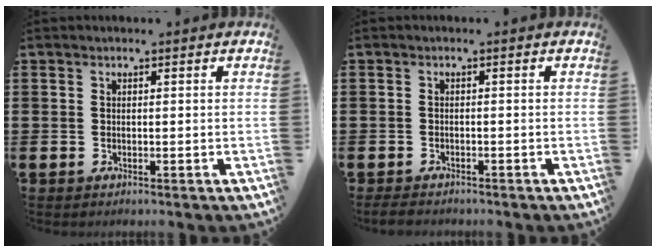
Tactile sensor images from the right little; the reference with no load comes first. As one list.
[{"total": 1.0, "force": [-0.8, 0.3, 0.4], "torque": [-0.009, 0.002, -0.019]}]